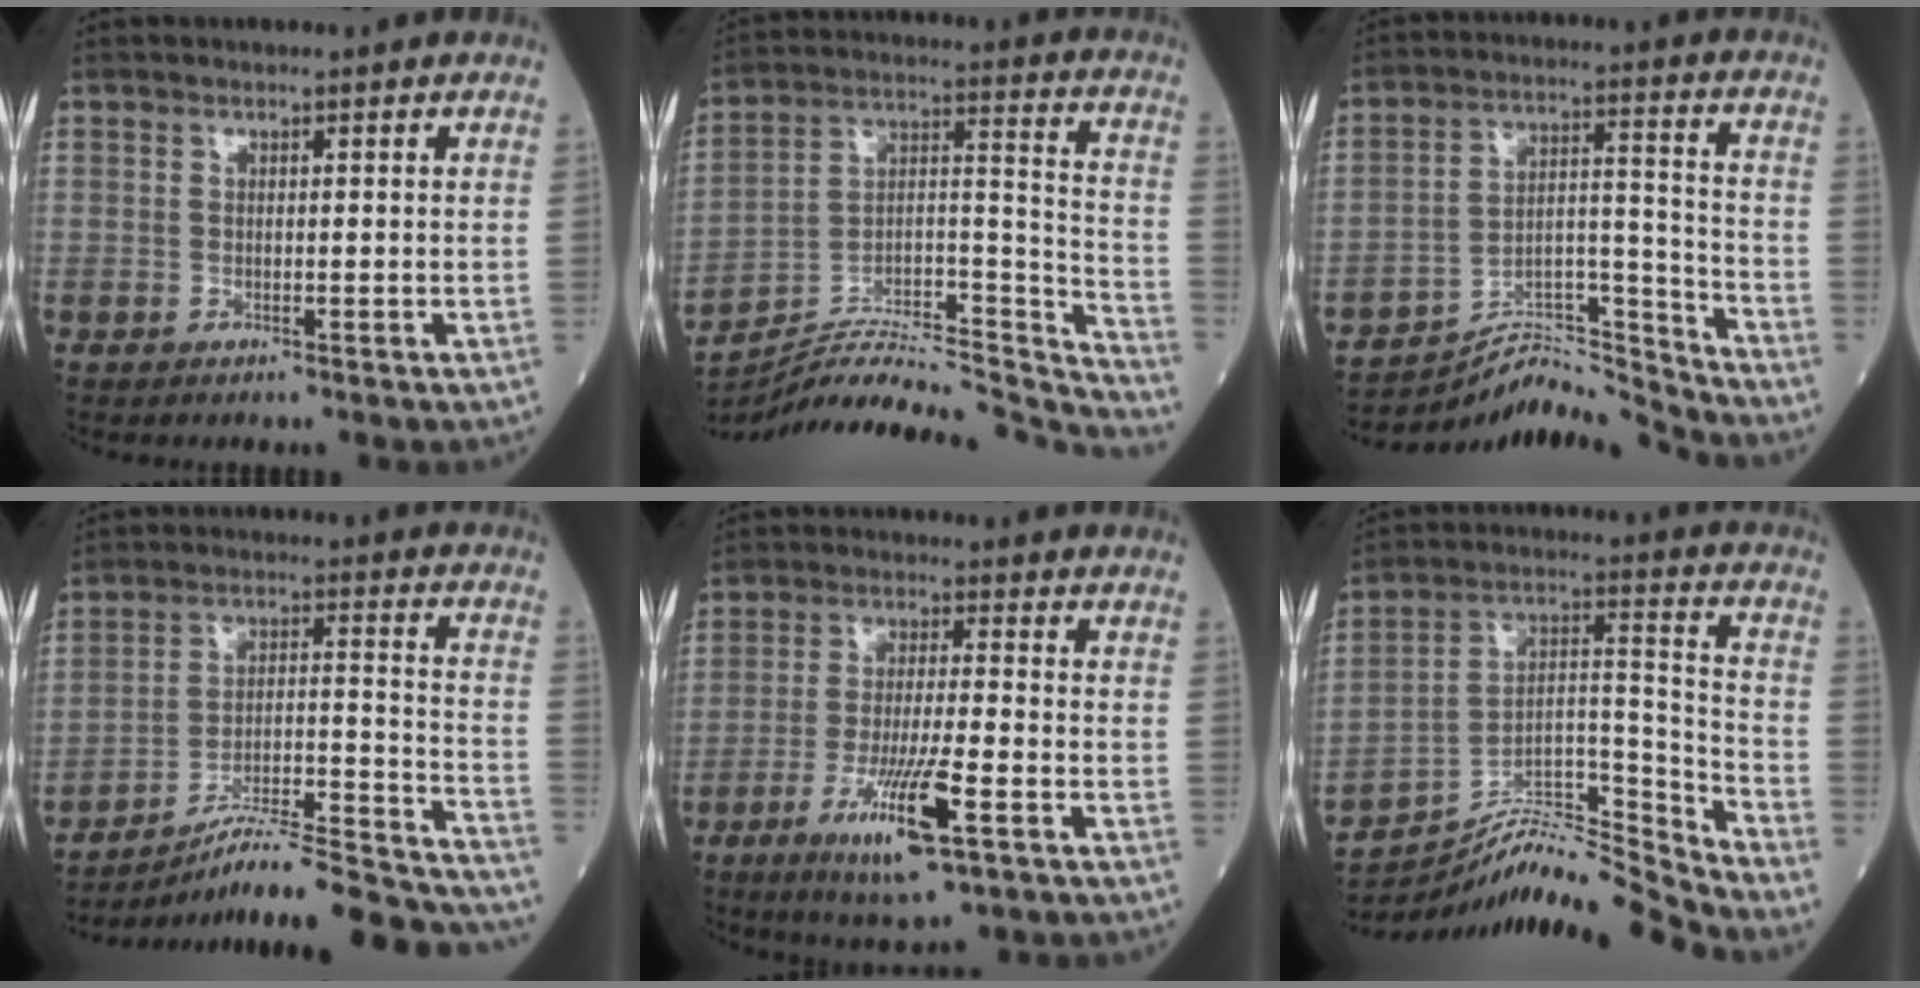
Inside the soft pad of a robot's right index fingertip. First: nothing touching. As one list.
[{"total": 27.0, "force": [-25.9, 2.5, 7.5], "torque": [-0.103, 0.031, -0.390]}, {"total": 11.8, "force": [-11.8, -1.2, -0.5], "torque": [0.011, 0.055, -0.202]}, {"total": 25.2, "force": [-23.2, 1.0, 9.8], "torque": [-0.091, 0.011, -0.333]}, {"total": 11.0, "force": [-5.0, 1.1, 9.7], "torque": [-0.180, -0.021, -0.086]}, {"total": 13.0, "force": [-12.7, -1.5, 2.1], "torque": [-0.032, 0.062, -0.226]}]